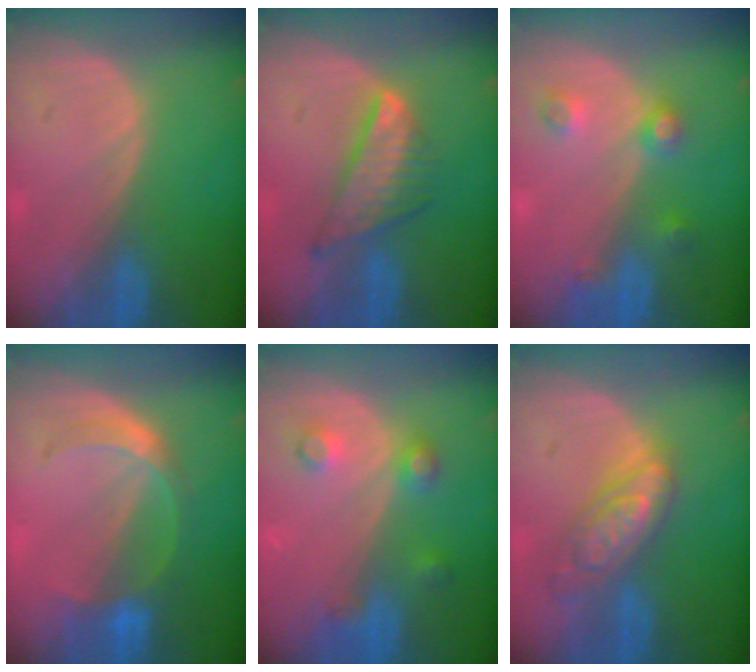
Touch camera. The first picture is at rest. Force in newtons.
{"total": 7.4, "press": 6.5, "slide": 3.6}
{"total": 4.2, "press": 3.7, "slide": 1.9}
{"total": 5.8, "press": 5.3, "slide": 2.3}
{"total": 4.2, "press": 4.2, "slide": 0.0}
{"total": 7.1, "press": 7.0, "slide": 0.6}